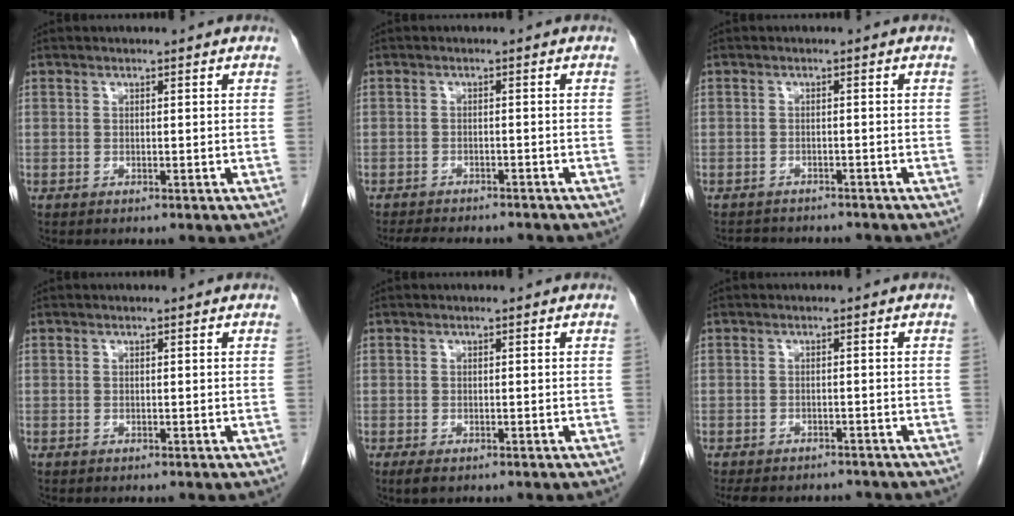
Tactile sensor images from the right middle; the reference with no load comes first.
{"total": 9.7, "force": [-8.7, 2.5, 3.5], "torque": [-0.057, -0.003, -0.114]}
{"total": 6.2, "force": [-5.7, 1.9, 1.4], "torque": [-0.019, 0.000, -0.075]}
{"total": 0.0}
{"total": 1.7, "force": [-1.0, 0.7, 1.1], "torque": [-0.023, -0.003, -0.012]}
{"total": 9.3, "force": [-8.3, 3.1, 2.8], "torque": [-0.049, 0.002, -0.104]}